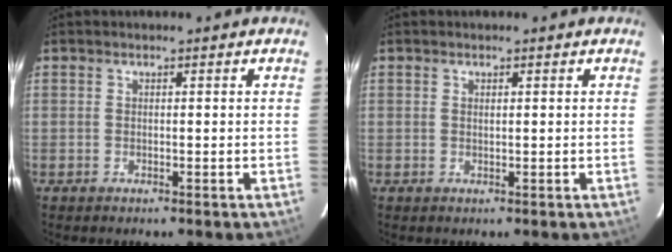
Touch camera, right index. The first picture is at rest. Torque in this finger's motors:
{"motor_torque": [-0.13, 0.06, -0.03, 0.00]}